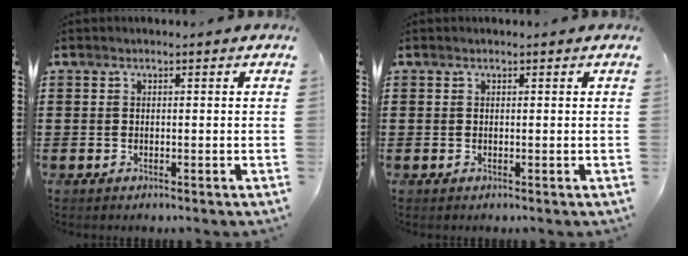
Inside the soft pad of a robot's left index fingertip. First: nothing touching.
{"total": 0.0}